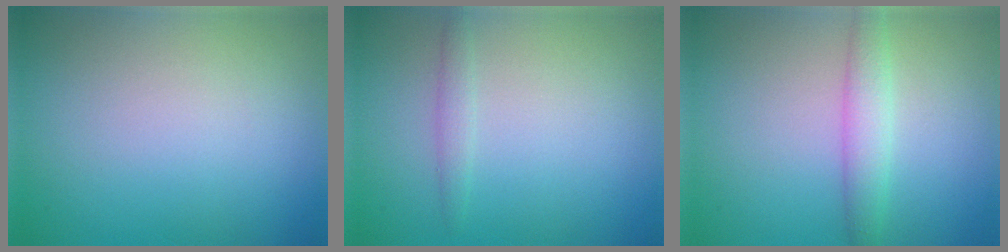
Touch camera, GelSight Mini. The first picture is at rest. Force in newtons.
{"total": 1.1, "press": 1.0, "slide": 0.1}
{"total": 2.8, "press": 2.8, "slide": 0.1}